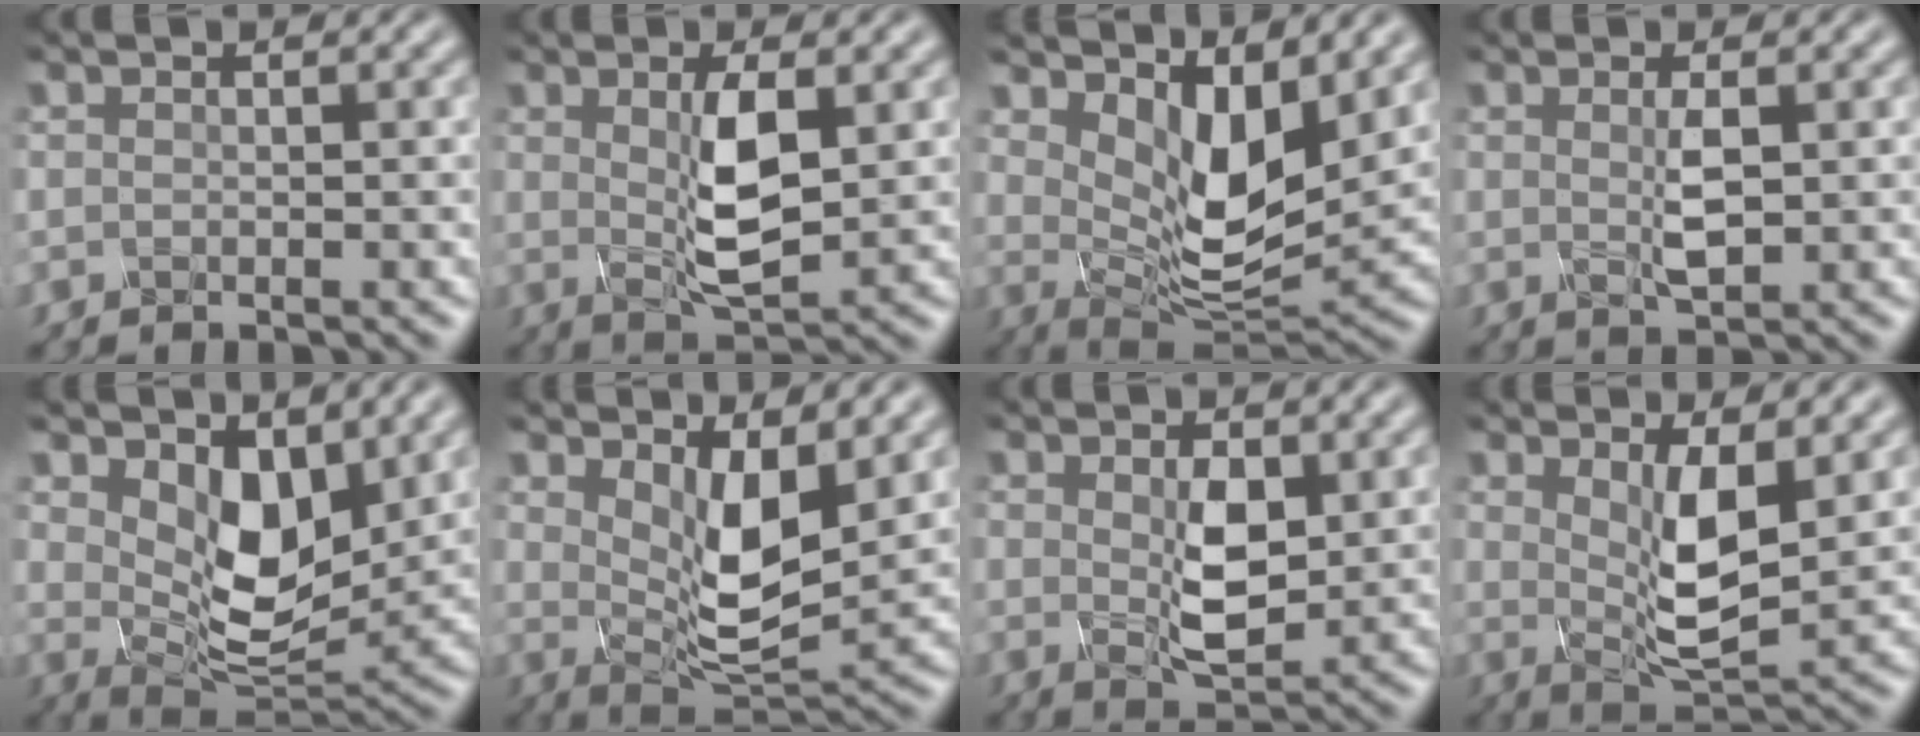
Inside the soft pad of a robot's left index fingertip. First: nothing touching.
{"total": 4.2, "force": [0.7, 1.0, 4.0], "torque": [-0.084, -0.001, 0.017]}
{"total": 6.7, "force": [2.9, 3.0, 5.2], "torque": [-0.100, -0.018, 0.052]}
{"total": 1.6, "force": [0.4, 0.1, 1.6], "torque": [-0.040, 0.001, 0.010]}
{"total": 5.6, "force": [2.5, 3.0, 4.1], "torque": [-0.080, -0.013, 0.046]}
{"total": 5.8, "force": [2.0, 2.2, 4.9], "torque": [-0.093, -0.016, 0.040]}
{"total": 3.6, "force": [0.7, 1.6, 3.1], "torque": [-0.067, -0.001, 0.017]}
{"total": 4.6, "force": [1.2, 1.3, 4.3], "torque": [-0.084, -0.008, 0.027]}